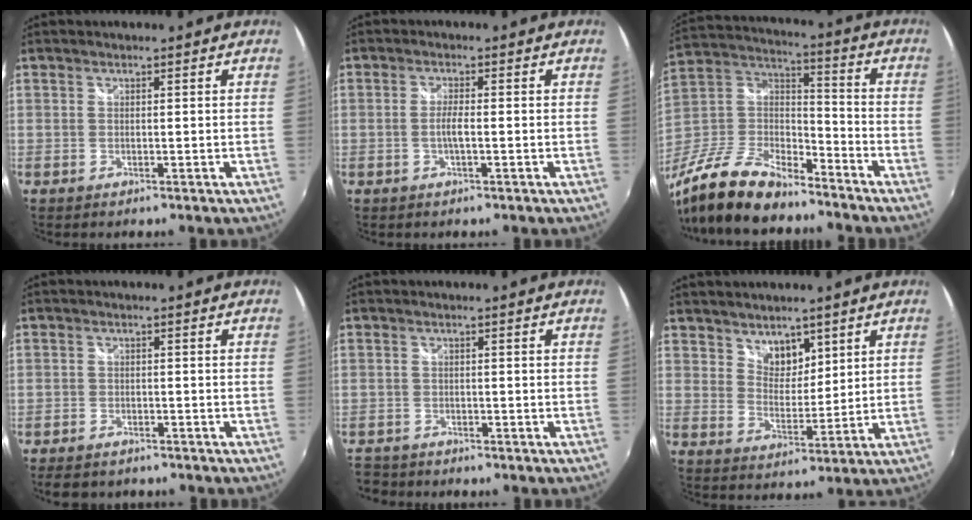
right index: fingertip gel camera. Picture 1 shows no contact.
{"total": 2.2, "force": [-0.6, 0.2, 2.1], "torque": [-0.042, -0.001, -0.012]}
{"total": 21.6, "force": [-16.1, 7.5, 12.2], "torque": [-0.272, -0.021, -0.293]}
{"total": 5.5, "force": [-4.4, 2.5, 2.0], "torque": [-0.059, -0.016, -0.072]}
{"total": 4.5, "force": [-3.9, 2.3, 0.4], "torque": [-0.033, -0.010, -0.075]}
{"total": 5.7, "force": [4.0, 3.5, 2.1], "torque": [-0.020, 0.003, 0.074]}